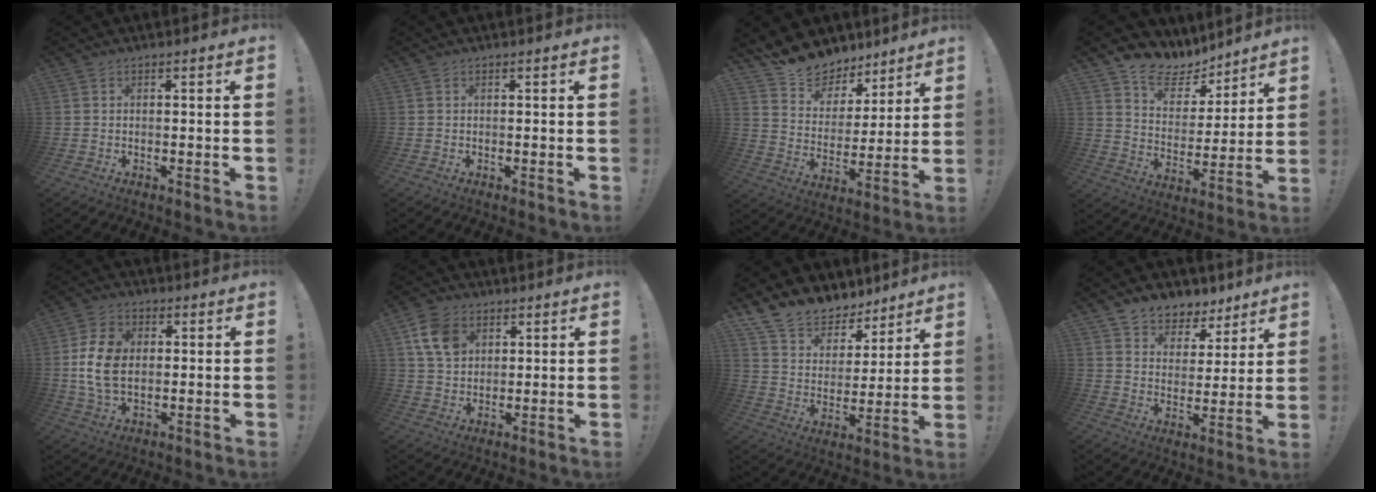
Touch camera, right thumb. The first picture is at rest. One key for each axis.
{"total": 0.0}
{"total": 11.6, "fx": 9.5, "fy": 6.4, "fz": 1.8, "tx": -0.045, "ty": -0.073, "tz": 0.180}
{"total": 9.5, "fx": 7.6, "fy": 5.3, "fz": 1.9, "tx": -0.035, "ty": -0.066, "tz": 0.141}
{"total": 12.4, "fx": 0.2, "fy": 8.7, "fz": 8.8, "tx": -0.165, "ty": 0.005, "tz": 0.007}
{"total": 10.6, "fx": 4.7, "fy": 8.0, "fz": 5.1, "tx": -0.078, "ty": -0.011, "tz": 0.095}
{"total": 12.7, "fx": 10.5, "fy": 6.6, "fz": 2.6, "tx": -0.055, "ty": -0.085, "tz": 0.196}
{"total": 7.2, "fx": 5.0, "fy": 5.1, "fz": 0.8, "tx": -0.009, "ty": -0.044, "tz": 0.098}